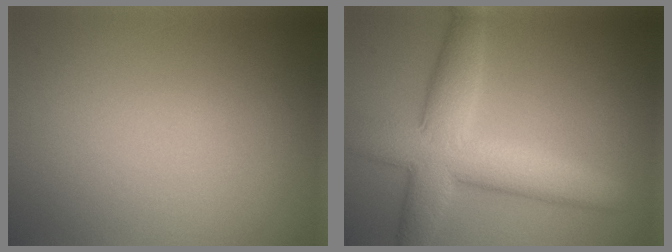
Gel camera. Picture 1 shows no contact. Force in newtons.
{"total": 8.1, "press": 8.1, "slide": 0.6}